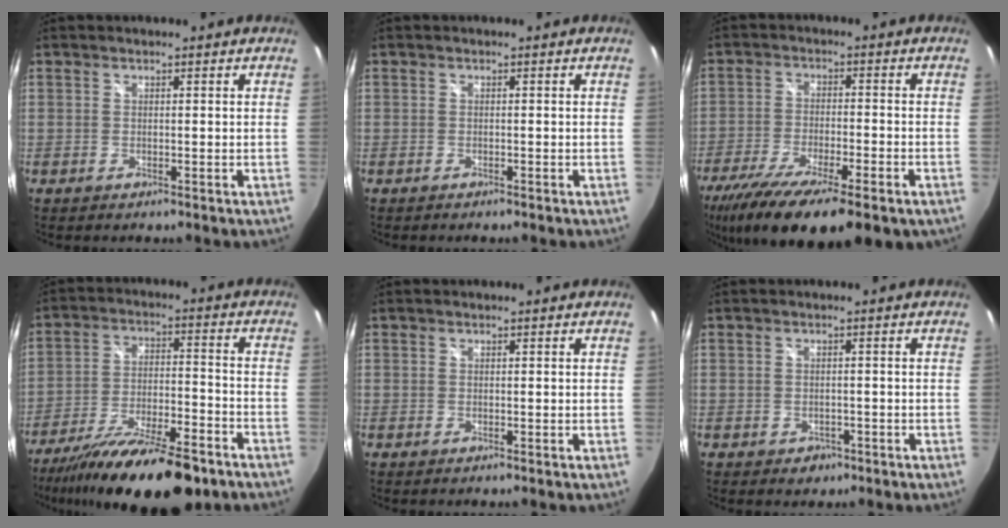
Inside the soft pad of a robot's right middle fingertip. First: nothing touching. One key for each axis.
{"total": 0.7, "fx": -0.6, "fy": 0.2, "fz": 0.2, "tx": -0.006, "ty": -0.002, "tz": -0.011}
{"total": 18.6, "fx": -12.7, "fy": 4.6, "fz": 12.8, "tx": -0.246, "ty": -0.067, "tz": -0.205}
{"total": 21.3, "fx": -16.3, "fy": 5.3, "fz": 12.7, "tx": -0.230, "ty": -0.046, "tz": -0.255}
{"total": 0.0}
{"total": 2.5, "fx": -1.1, "fy": 2.0, "fz": 0.8, "tx": -0.019, "ty": -0.003, "tz": -0.012}